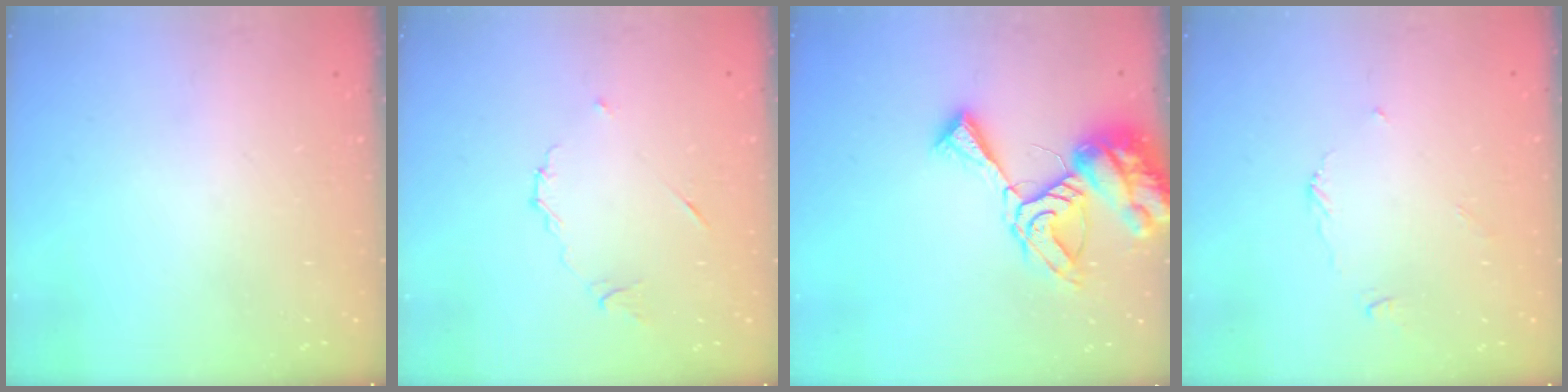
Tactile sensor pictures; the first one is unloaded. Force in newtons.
{"total": 6.5, "press": 6.4, "slide": 0.6}
{"total": 14.6, "press": 14.5, "slide": 1.6}
{"total": 2.7, "press": 2.7, "slide": 0.3}